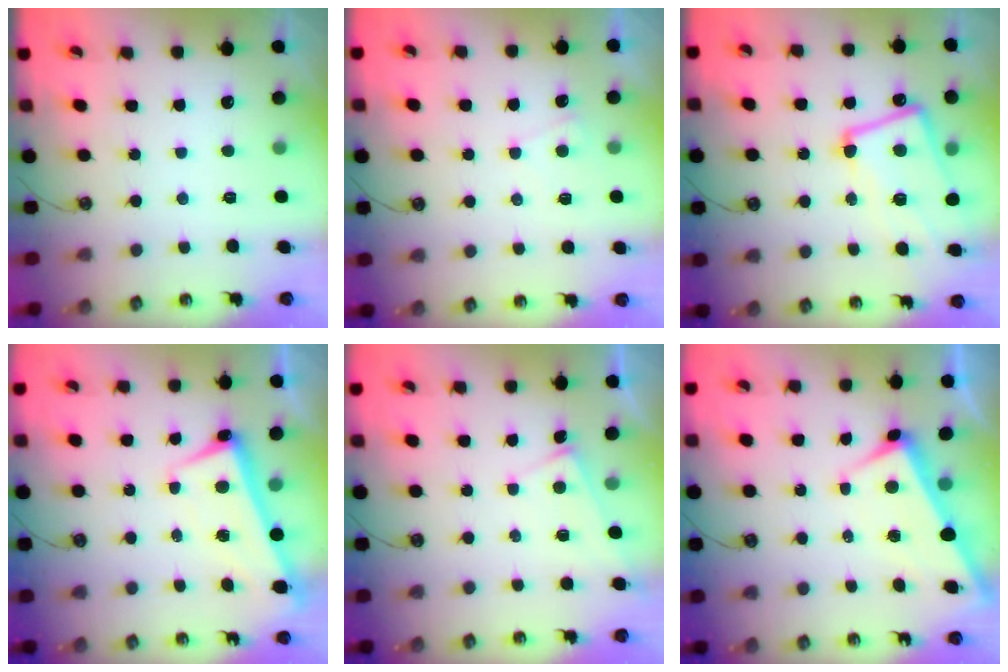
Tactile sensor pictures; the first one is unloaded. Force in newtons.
{"total": 2.4, "press": 2.4, "slide": 0.3}
{"total": 5.7, "press": 5.6, "slide": 1.4}
{"total": 3.9, "press": 3.8, "slide": 0.8}
{"total": 2.9, "press": 2.9, "slide": 0.3}
{"total": 3.0, "press": 2.9, "slide": 0.6}